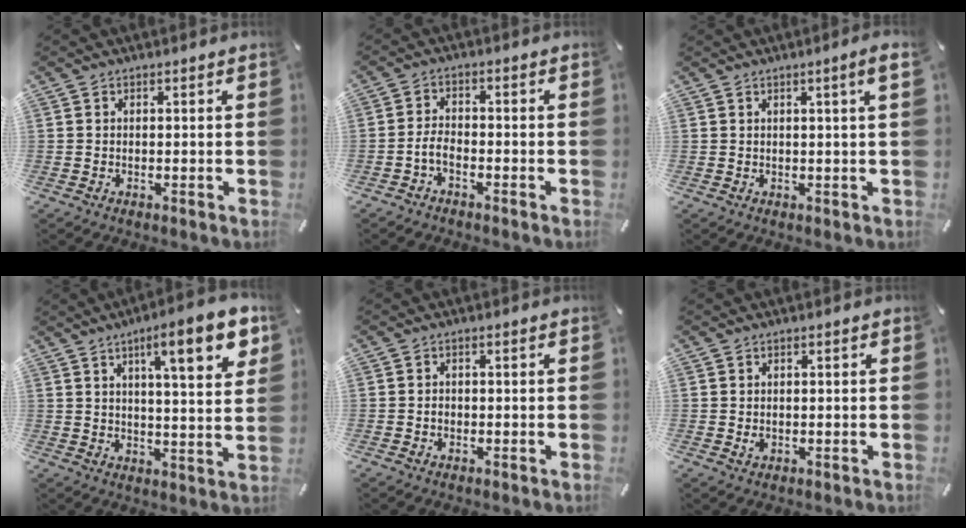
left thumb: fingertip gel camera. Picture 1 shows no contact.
{"total": 3.8, "force": [-2.1, 2.0, 2.4], "torque": [-0.056, 0.010, -0.042]}
{"total": 3.5, "force": [1.1, 0.1, 3.3], "torque": [-0.054, -0.005, 0.015]}
{"total": 13.7, "force": [6.8, 3.0, 11.5], "torque": [-0.157, -0.032, 0.100]}
{"total": 1.3, "force": [-0.5, 1.0, 0.6], "torque": [-0.015, 0.004, -0.010]}
{"total": 1.1, "force": [-0.2, 0.9, 0.6], "torque": [-0.014, 0.003, -0.003]}